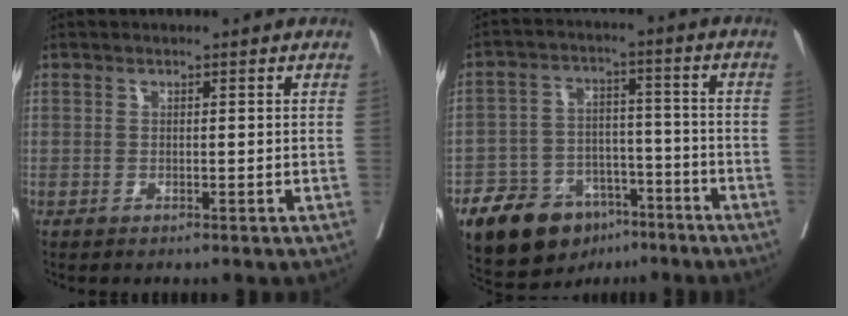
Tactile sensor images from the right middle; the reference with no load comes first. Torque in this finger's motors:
{"motor_torque": [1.08, -1.06, 0.17, 0.04]}